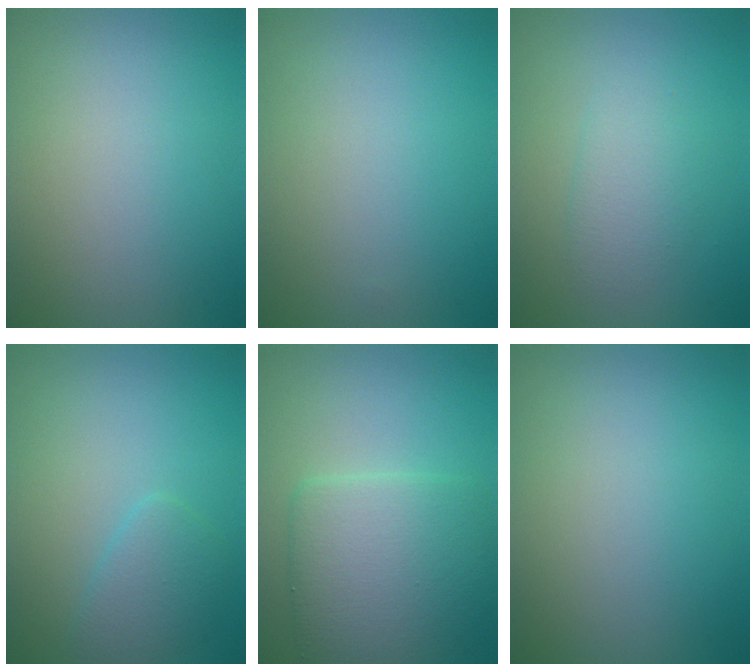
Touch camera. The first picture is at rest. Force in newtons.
{"total": 0.0}
{"total": 2.1, "press": 2.1, "slide": 0.1}
{"total": 2.2, "press": 2.2, "slide": 0.1}
{"total": 7.0, "press": 7.0, "slide": 0.2}
{"total": 0.0}